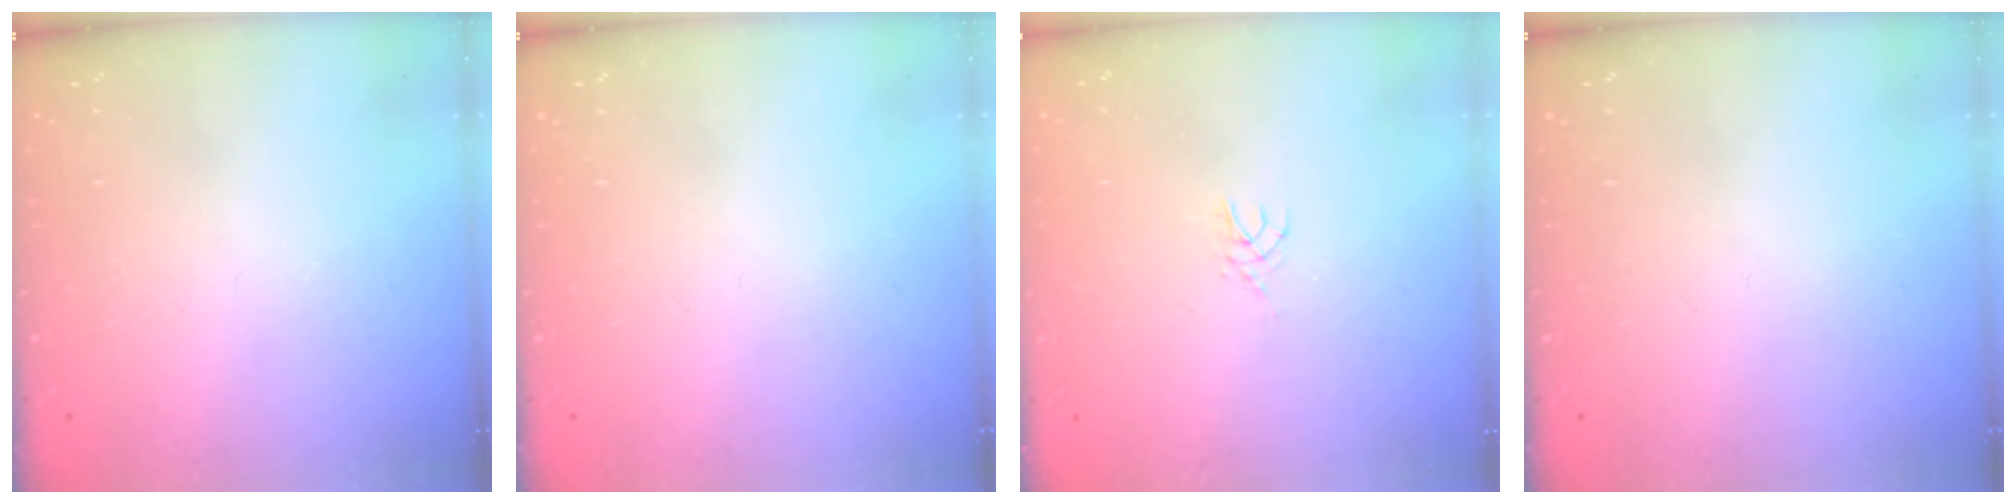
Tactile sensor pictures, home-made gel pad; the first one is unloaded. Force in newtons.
{"total": 0.0}
{"total": 2.5, "press": 2.4, "slide": 0.4}
{"total": 0.0}